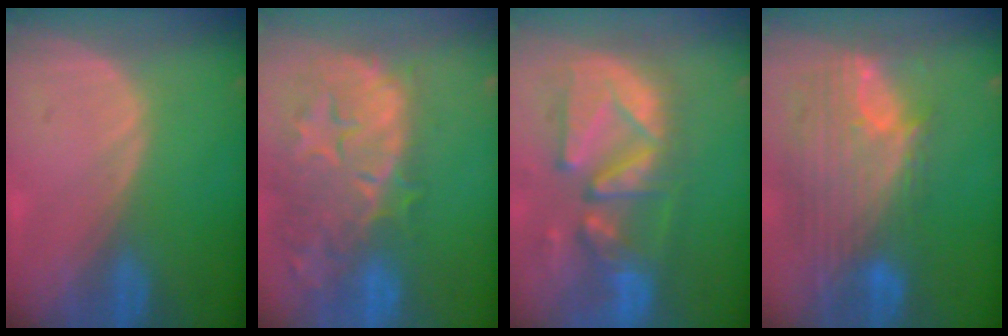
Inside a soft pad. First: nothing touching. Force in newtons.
{"total": 14.8, "press": 11.9, "slide": 8.8}
{"total": 12.7, "press": 11.2, "slide": 6.1}
{"total": 12.1, "press": 10.2, "slide": 6.5}